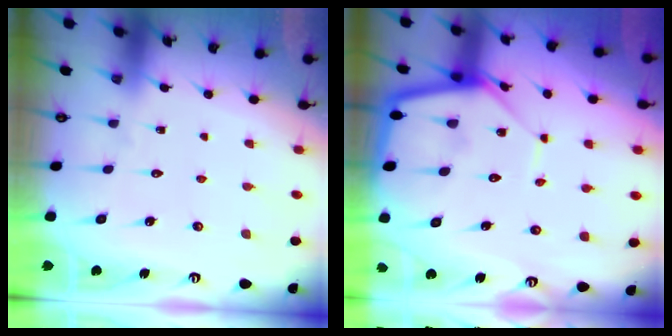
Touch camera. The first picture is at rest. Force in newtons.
{"total": 11.1, "press": 11.1, "slide": 0.9}